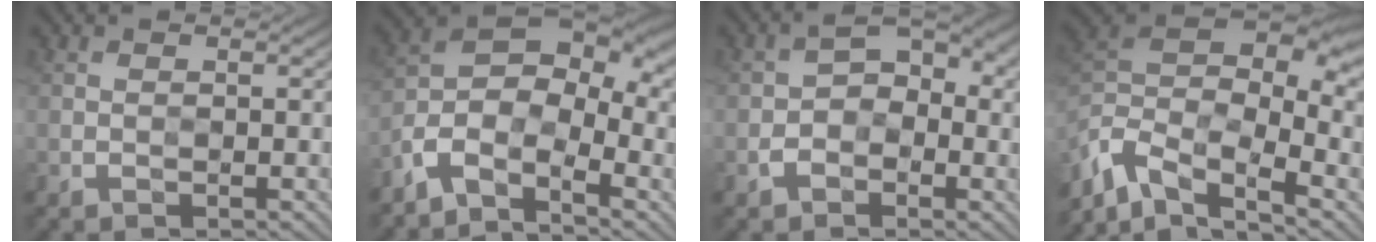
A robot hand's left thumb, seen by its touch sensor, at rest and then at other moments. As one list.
[{"total": 8.8, "force": [-4.5, 4.6, 6.0], "torque": [-0.106, -0.008, -0.105]}, {"total": 3.6, "force": [-1.4, 2.7, 2.0], "torque": [-0.026, 0.001, -0.034]}, {"total": 10.8, "force": [-4.7, 5.4, 8.0], "torque": [-0.183, -0.005, -0.090]}]